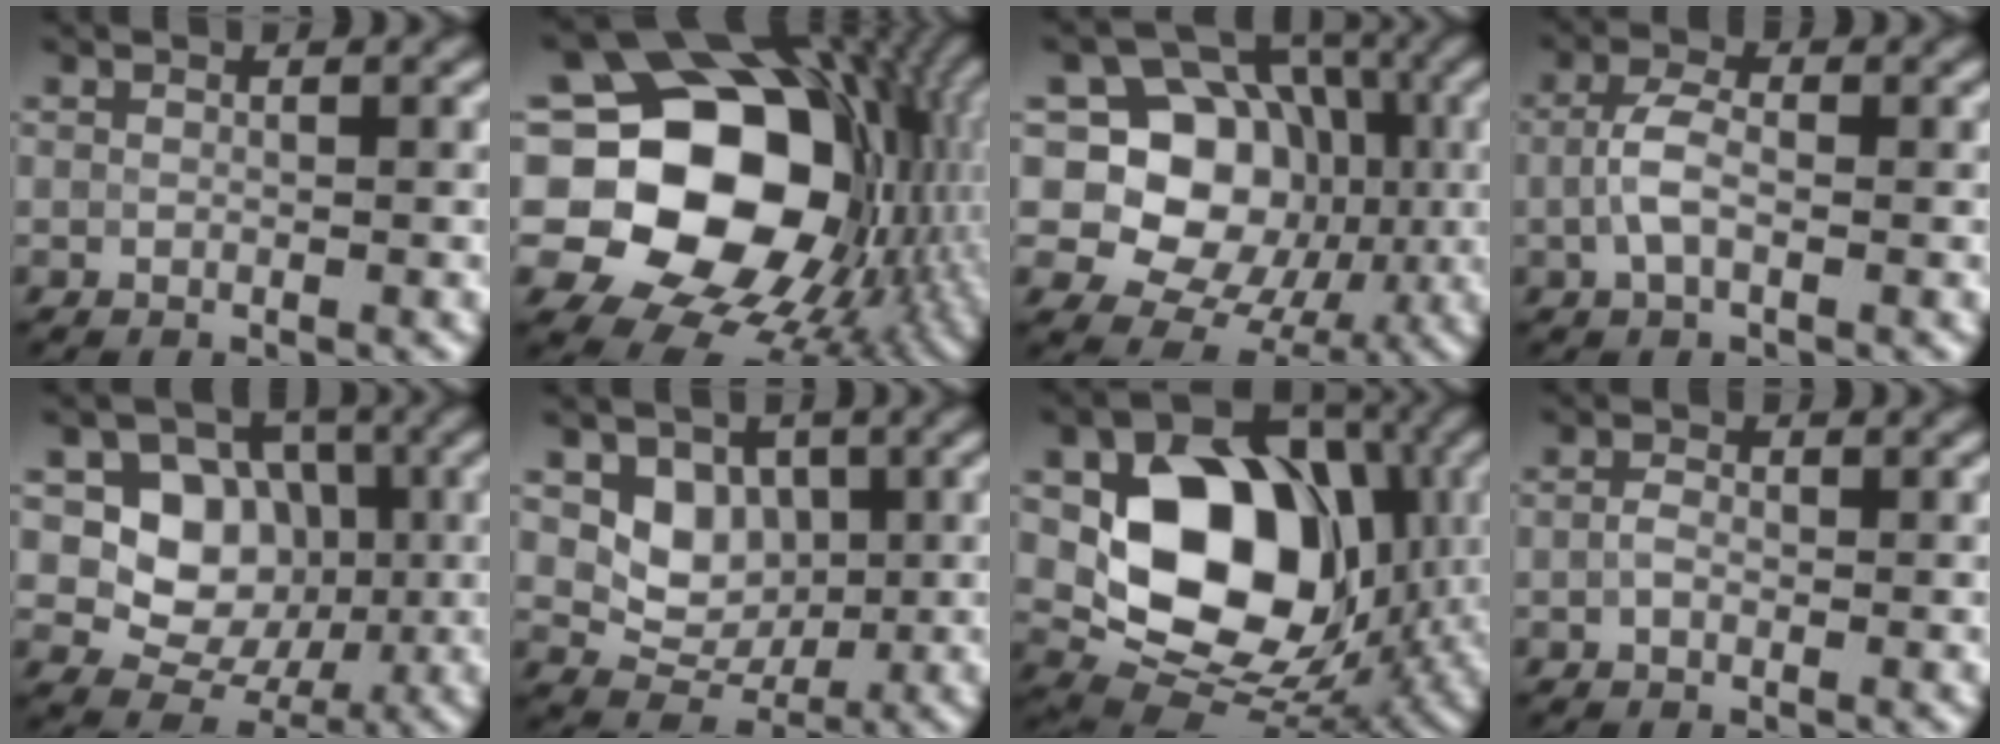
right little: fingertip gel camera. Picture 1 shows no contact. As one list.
[{"total": 18.6, "force": [0.8, 14.3, 11.9], "torque": [-0.215, -0.014, 0.024]}, {"total": 13.2, "force": [0.3, 11.3, 6.7], "torque": [-0.090, 0.016, -0.024]}, {"total": 2.7, "force": [-0.1, 1.2, 2.4], "torque": [-0.049, 0.007, -0.008]}, {"total": 6.2, "force": [0.5, 5.3, 3.2], "torque": [-0.037, -0.004, 0.002]}, {"total": 4.0, "force": [1.2, 3.2, 2.1], "torque": [-0.023, -0.009, 0.024]}, {"total": 12.4, "force": [1.7, 9.1, 8.3], "torque": [-0.121, -0.011, 0.037]}, {"total": 0.7, "force": [-0.1, 0.4, 0.5], "torque": [-0.009, 0.002, -0.005]}]